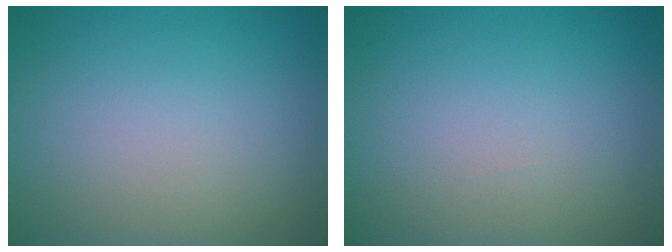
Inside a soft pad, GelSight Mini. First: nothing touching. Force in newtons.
{"total": 0.0}